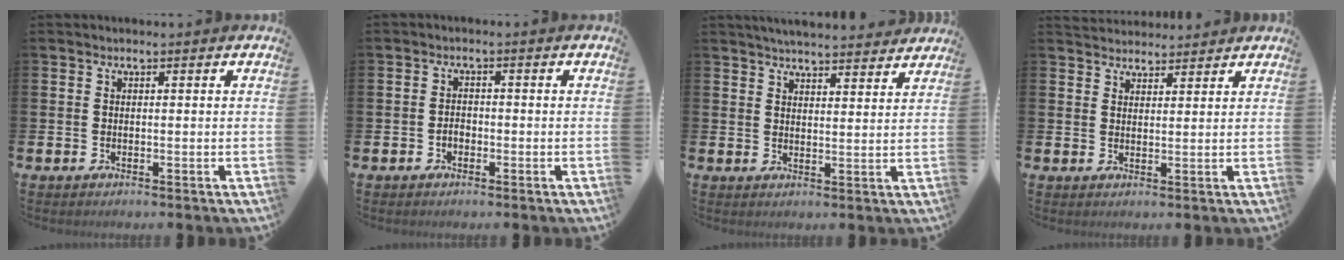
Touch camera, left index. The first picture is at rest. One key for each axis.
{"total": 1.4, "fx": -0.6, "fy": 1.1, "fz": 0.7, "tx": -0.008, "ty": 0.000, "tz": -0.016}
{"total": 4.6, "fx": 4.5, "fy": 0.2, "fz": 0.5, "tx": -0.014, "ty": -0.027, "tz": 0.081}
{"total": 3.1, "fx": 3.0, "fy": 0.7, "fz": -0.2, "tx": 0.007, "ty": -0.015, "tz": 0.054}